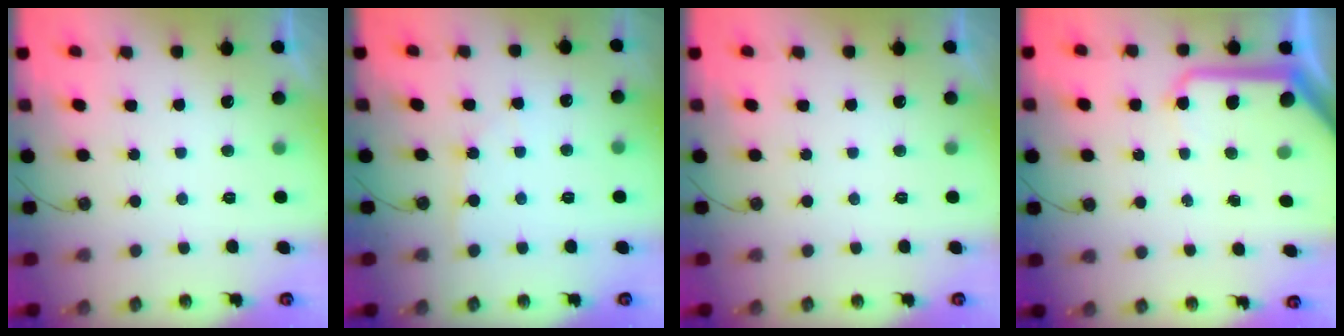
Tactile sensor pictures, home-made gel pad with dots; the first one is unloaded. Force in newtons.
{"total": 2.4, "press": 2.4, "slide": 0.3}
{"total": 0.0}
{"total": 14.8, "press": 14.7, "slide": 1.6}